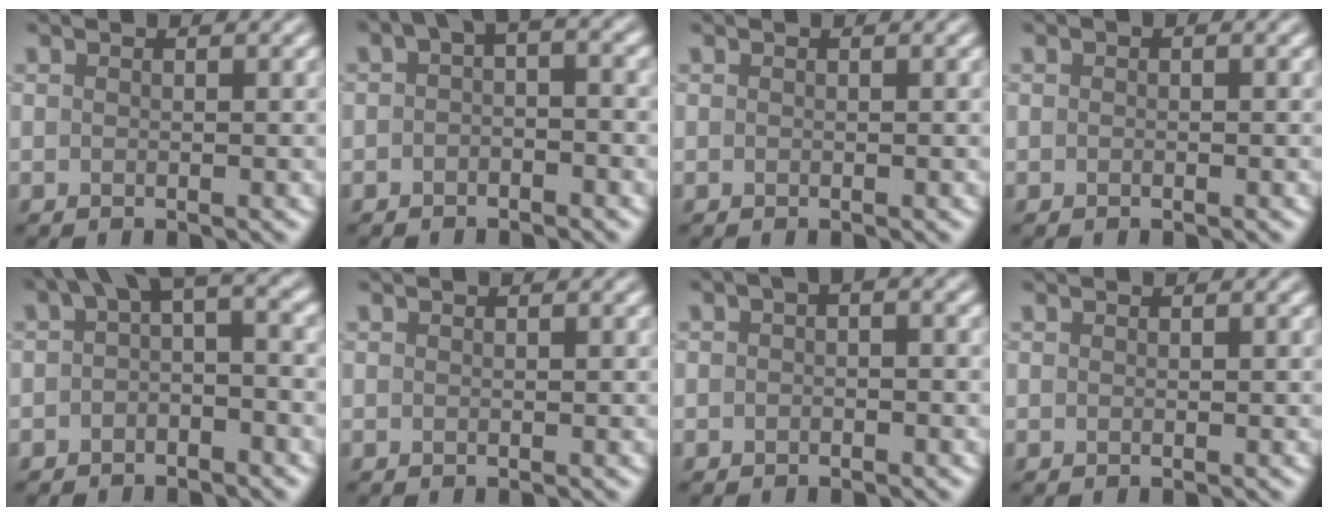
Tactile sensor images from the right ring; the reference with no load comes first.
{"total": 2.0, "force": [-0.5, 1.1, 1.6], "torque": [-0.029, 0.010, -0.014]}
{"total": 0.0}
{"total": 0.0}
{"total": 3.4, "force": [-0.4, 1.7, 2.9], "torque": [-0.038, 0.017, -0.018]}
{"total": 0.0}
{"total": 1.0, "force": [-0.4, 0.5, 0.8], "torque": [-0.016, 0.003, -0.009]}
{"total": 0.0}